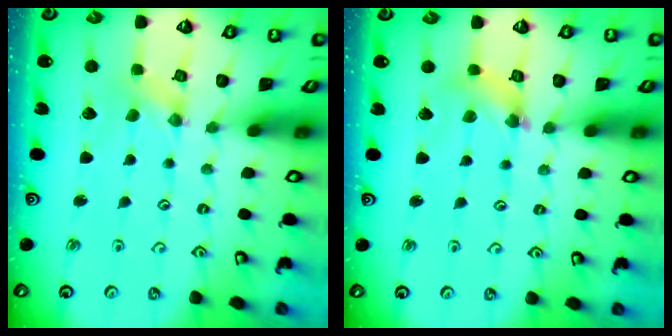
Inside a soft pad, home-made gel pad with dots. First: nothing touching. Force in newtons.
{"total": 4.9, "press": 4.8, "slide": 0.6}